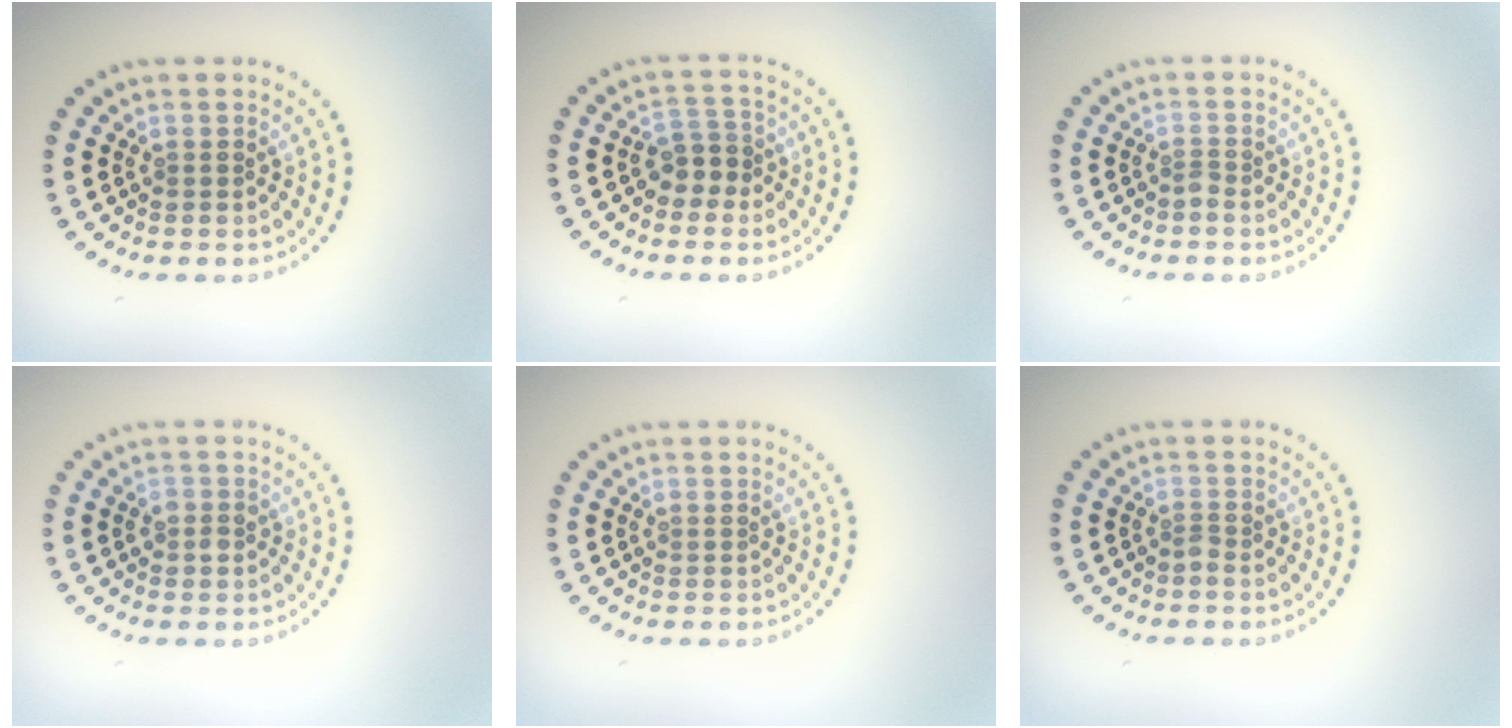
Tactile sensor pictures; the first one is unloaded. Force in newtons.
{"total": 2.1, "press": 1.8, "slide": 0.9}
{"total": 0.8, "press": 0.5, "slide": 0.6}
{"total": 1.3, "press": 1.2, "slide": 0.5}
{"total": 0.0}
{"total": 0.8, "press": 0.5, "slide": 0.6}